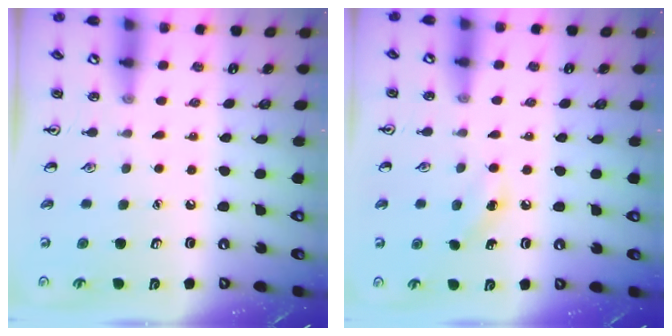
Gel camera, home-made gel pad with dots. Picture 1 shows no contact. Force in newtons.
{"total": 6.9, "press": 6.6, "slide": 2.1}